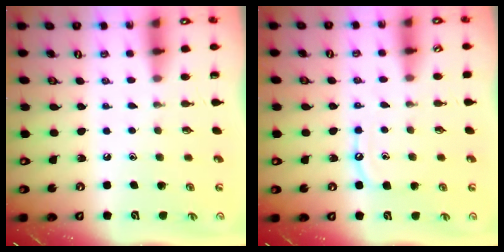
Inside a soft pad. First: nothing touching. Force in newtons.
{"total": 7.2, "press": 7.1, "slide": 0.8}